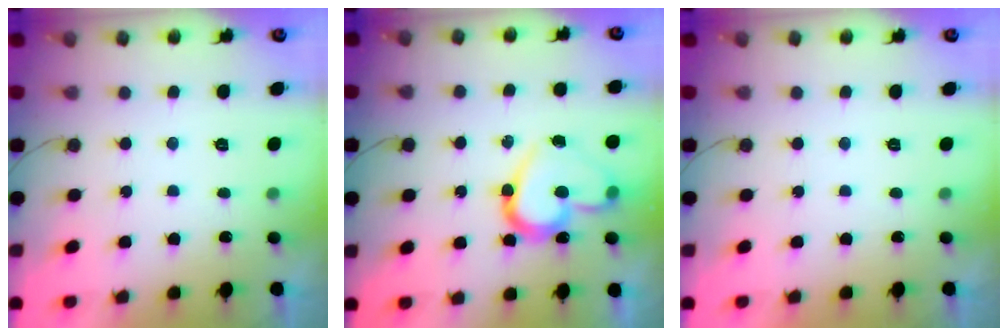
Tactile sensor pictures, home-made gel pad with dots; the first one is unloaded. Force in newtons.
{"total": 16.5, "press": 16.4, "slide": 1.9}
{"total": 1.7, "press": 1.7, "slide": 0.1}